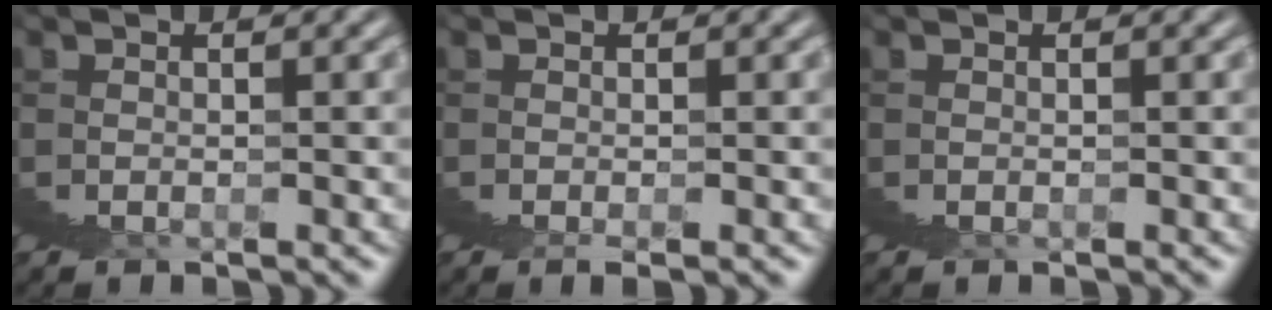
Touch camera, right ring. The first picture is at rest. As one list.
[{"total": 1.8, "force": [1.0, -1.5, -0.3], "torque": [0.016, 0.018, 0.011]}, {"total": 0.0}]